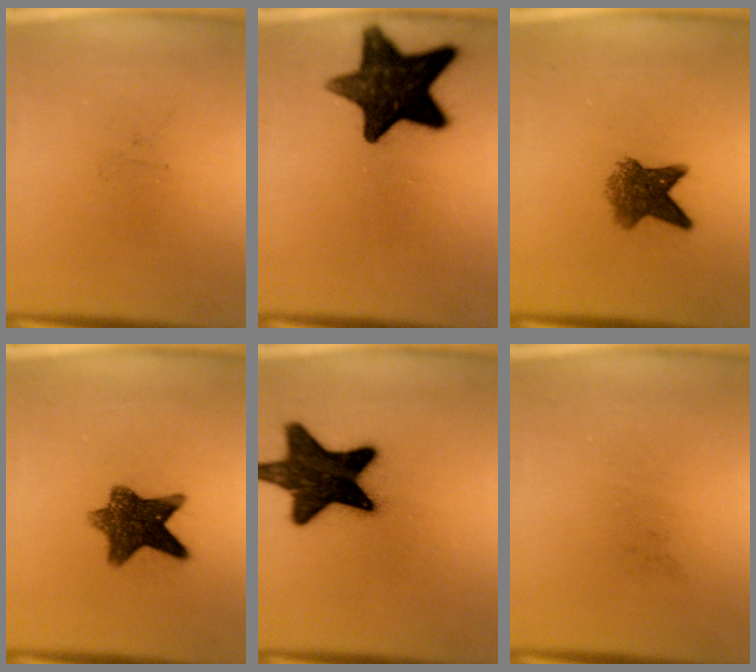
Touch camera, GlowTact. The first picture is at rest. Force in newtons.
{"total": 14.9}
{"total": 5.9}
{"total": 9.5}
{"total": 17.9}
{"total": 0.0}